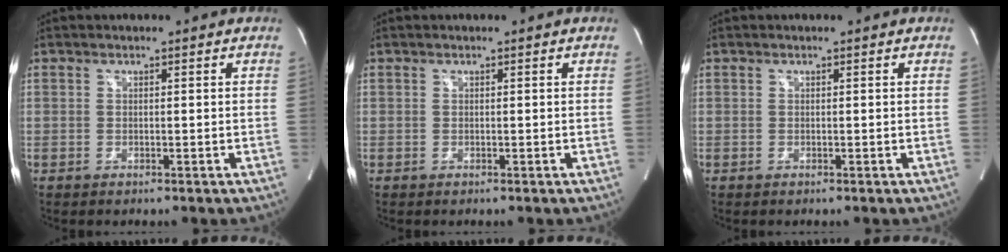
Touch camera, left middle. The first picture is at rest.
{"total": 0.0}
{"total": 0.0}